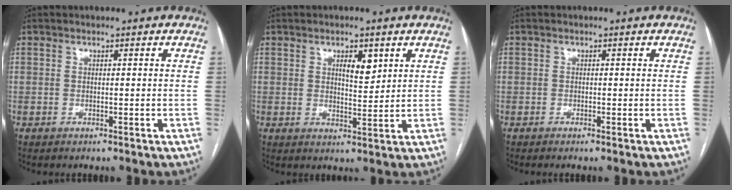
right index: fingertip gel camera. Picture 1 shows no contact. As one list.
[{"total": 3.9, "force": [1.9, 1.4, 3.1], "torque": [-0.049, -0.002, 0.033]}, {"total": 0.0}]